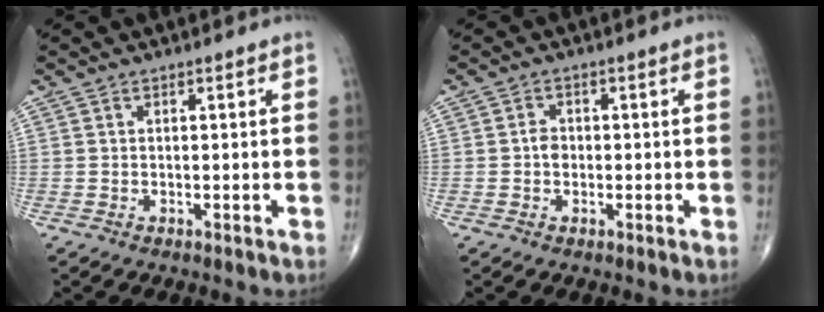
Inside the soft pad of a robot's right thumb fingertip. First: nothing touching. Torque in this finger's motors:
{"motor_torque": [0.28, 0.40, 0.09, -0.05, 0.00]}